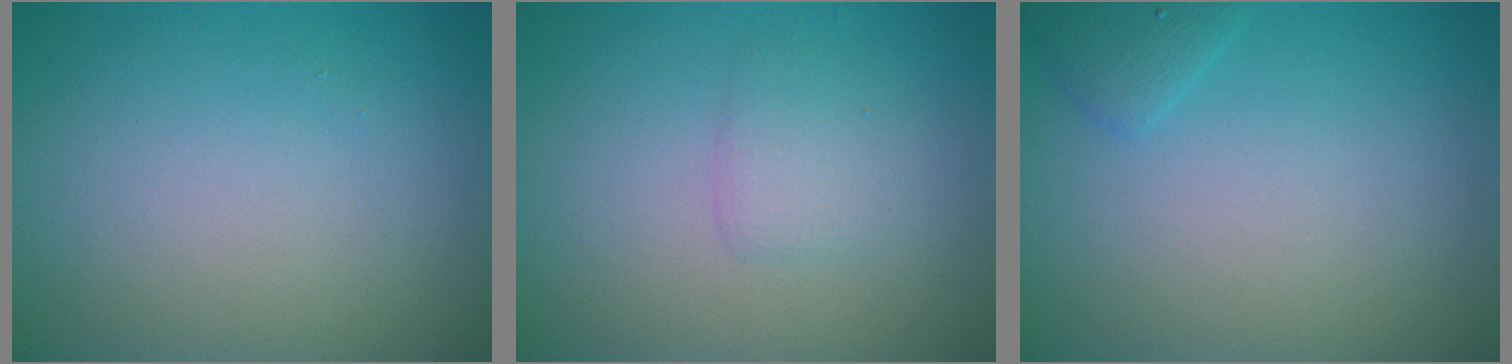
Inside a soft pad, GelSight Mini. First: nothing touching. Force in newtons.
{"total": 1.7, "press": 1.7, "slide": 0.0}
{"total": 1.3, "press": 1.3, "slide": 0.2}